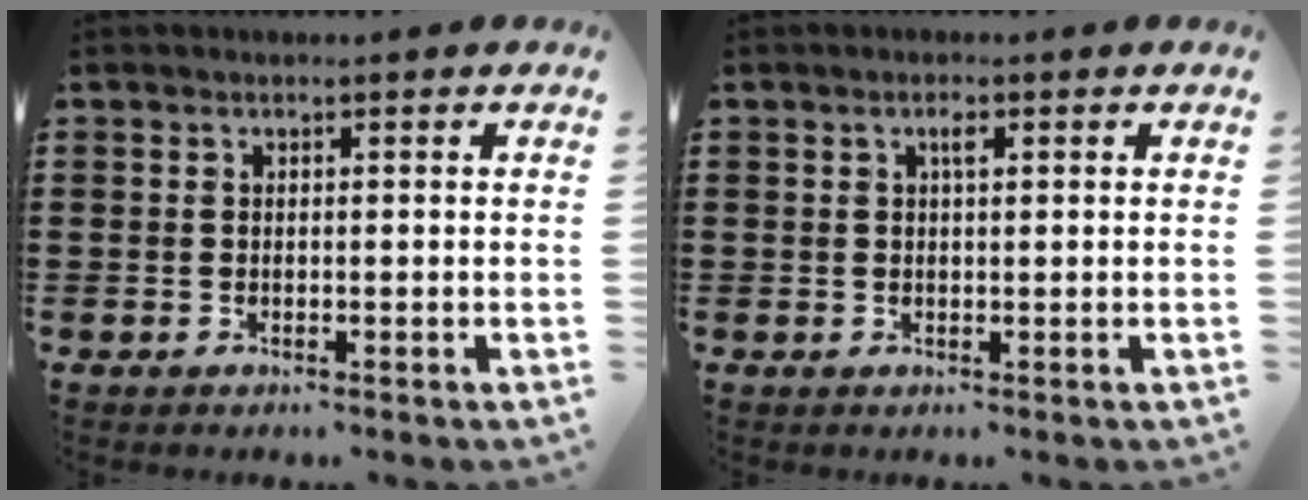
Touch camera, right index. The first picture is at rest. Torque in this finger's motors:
{"motor_torque": [0.08, -0.04, 0.01, 0.00]}